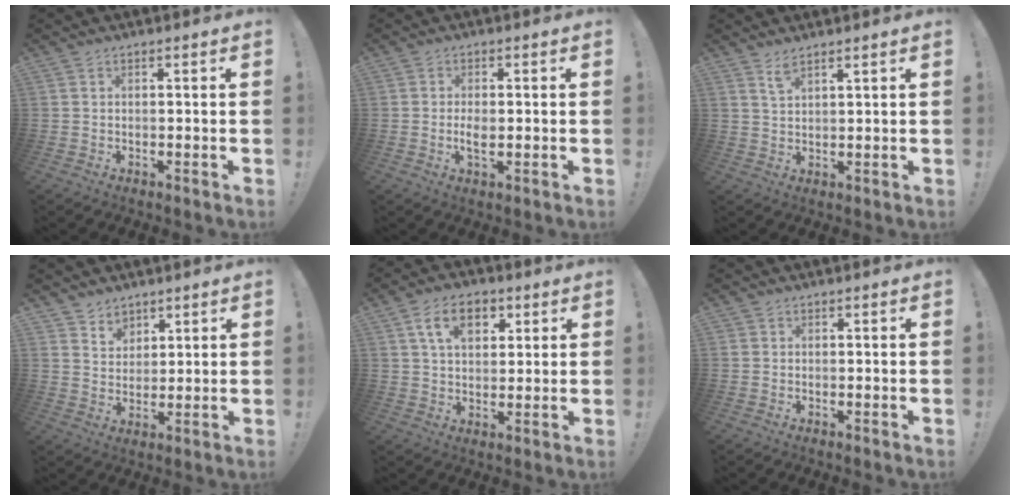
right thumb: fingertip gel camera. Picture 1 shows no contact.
{"total": 3.2, "force": [-0.4, 1.3, 2.9], "torque": [-0.050, -0.001, -0.009]}
{"total": 3.3, "force": [2.6, 0.7, 1.9], "torque": [-0.028, -0.015, 0.045]}
{"total": 5.5, "force": [4.2, 3.6, 0.4], "torque": [0.002, -0.035, 0.079]}
{"total": 11.1, "force": [4.5, 7.1, 7.1], "torque": [-0.107, 0.004, 0.083]}
{"total": 0.6, "force": [0.2, 0.6, 0.0], "torque": [0.000, 0.002, 0.004]}